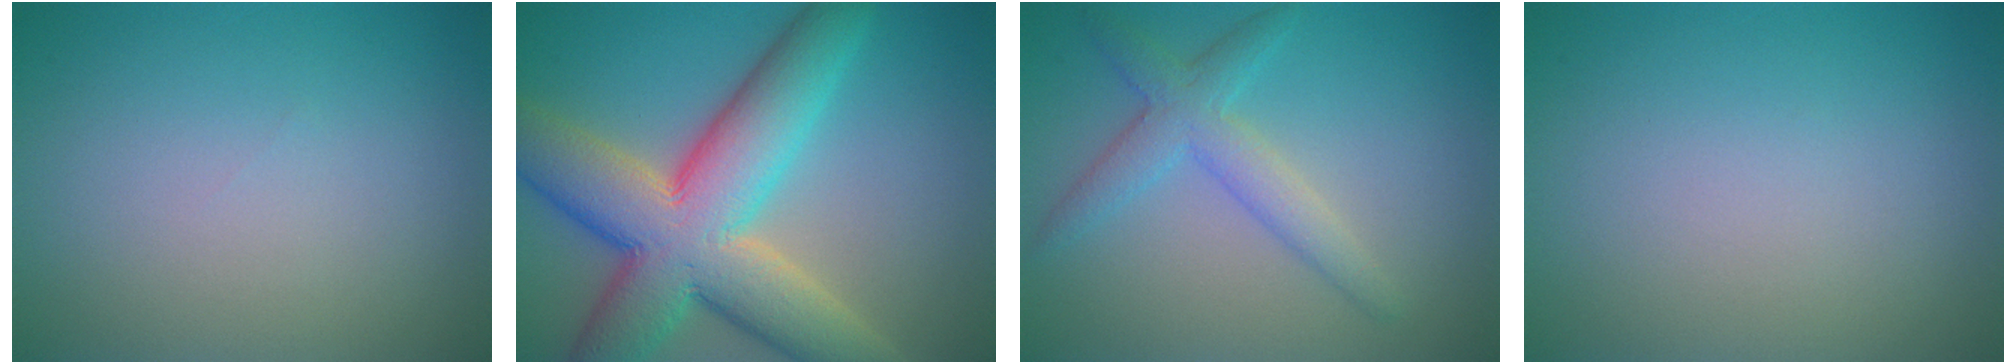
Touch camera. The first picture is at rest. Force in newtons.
{"total": 12.6, "press": 12.5, "slide": 0.7}
{"total": 3.4, "press": 3.4, "slide": 0.1}
{"total": 0.0}